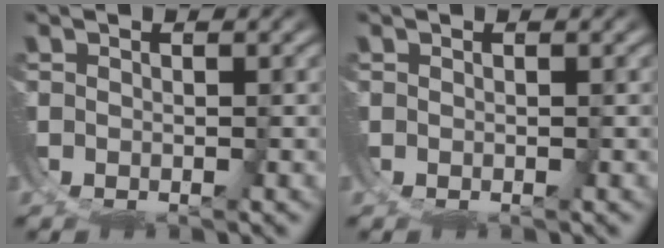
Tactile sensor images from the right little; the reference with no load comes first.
{"total": 0.0}